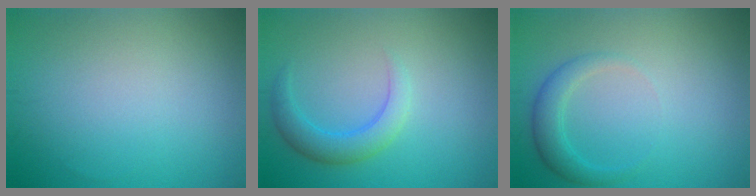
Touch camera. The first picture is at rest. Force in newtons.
{"total": 3.0, "press": 3.0, "slide": 0.2}
{"total": 2.2, "press": 2.2, "slide": 0.2}